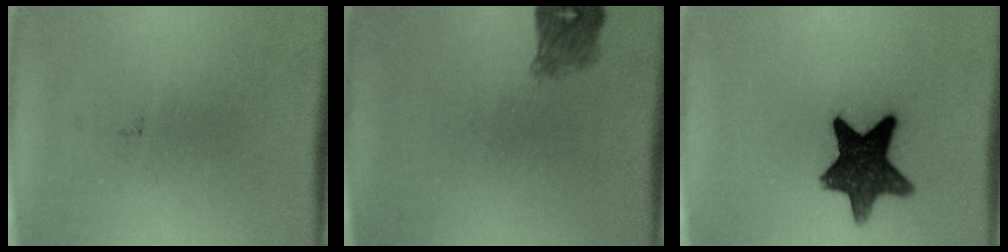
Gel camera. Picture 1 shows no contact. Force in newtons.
{"total": 2.9}
{"total": 11.4}